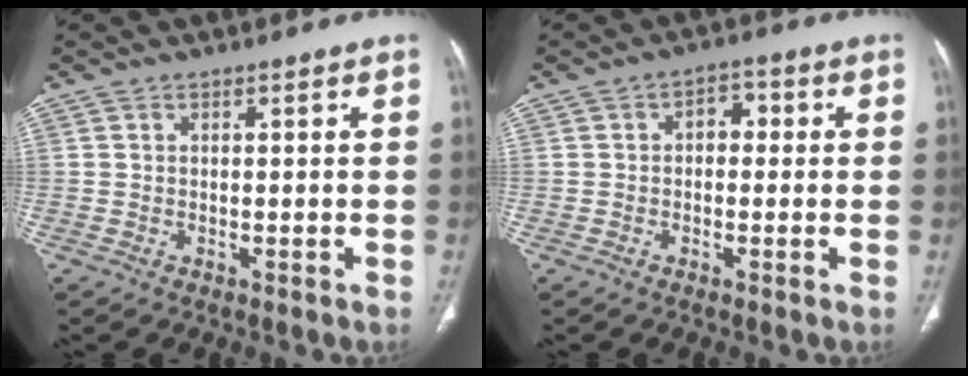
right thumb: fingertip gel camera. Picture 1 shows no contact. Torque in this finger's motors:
{"motor_torque": [-0.28, 0.26, 0.23, 0.05, 0.06]}